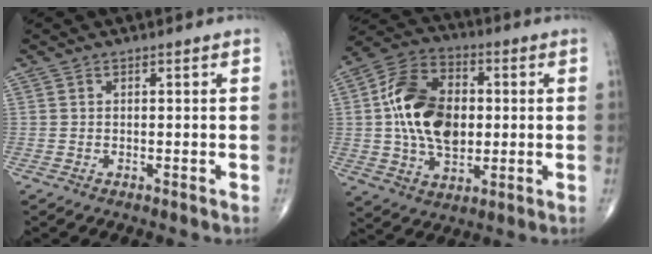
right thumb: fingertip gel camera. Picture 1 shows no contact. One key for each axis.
{"total": 17.4, "fx": 1.0, "fy": 11.3, "fz": 13.2, "tx": -0.217, "ty": 0.017, "tz": 0.016}